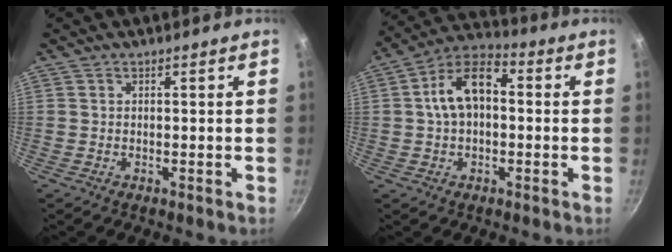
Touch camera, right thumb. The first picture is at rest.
{"total": 11.4, "force": [0.8, 7.2, 8.8], "torque": [-0.135, 0.038, -0.002]}